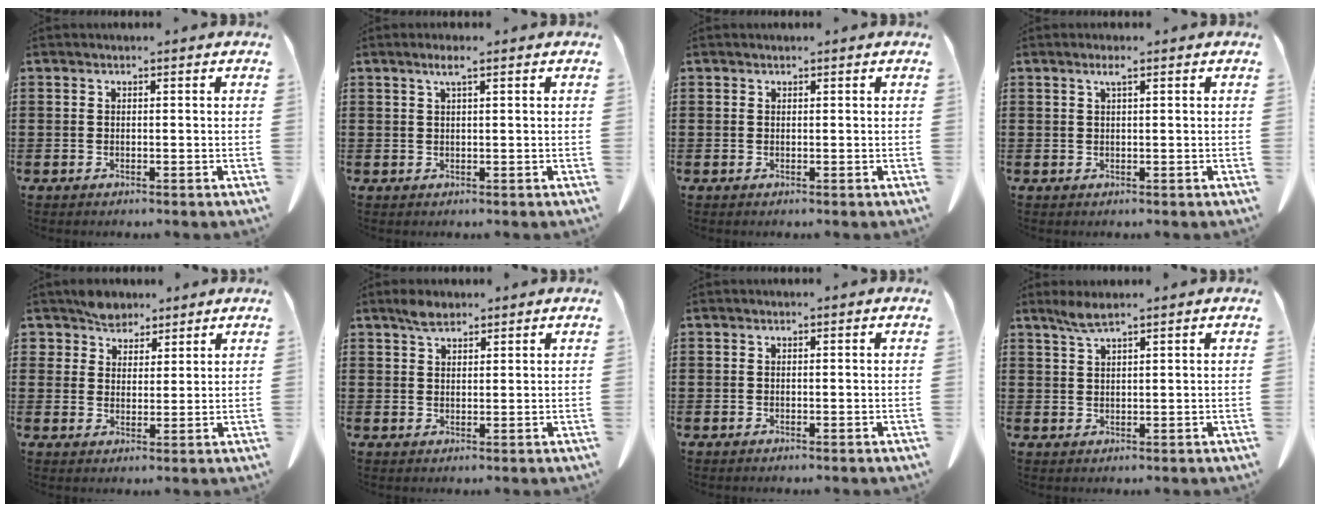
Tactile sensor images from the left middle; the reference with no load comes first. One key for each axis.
{"total": 1.9, "fx": 1.0, "fy": 0.1, "fz": 1.6, "tx": -0.035, "ty": 0.000, "tz": 0.018}
{"total": 0.0}
{"total": 1.5, "fx": 0.8, "fy": 0.2, "fz": 1.3, "tx": -0.029, "ty": 0.001, "tz": 0.014}
{"total": 4.5, "fx": 4.0, "fy": 2.2, "fz": 0.3, "tx": -0.023, "ty": -0.001, "tz": 0.078}
{"total": 2.8, "fx": 2.2, "fy": 1.0, "fz": 1.5, "tx": -0.034, "ty": 0.003, "tz": 0.041}
{"total": 0.0}
{"total": 2.7, "fx": 2.0, "fy": 0.1, "fz": 1.8, "tx": -0.040, "ty": 0.000, "tz": 0.038}